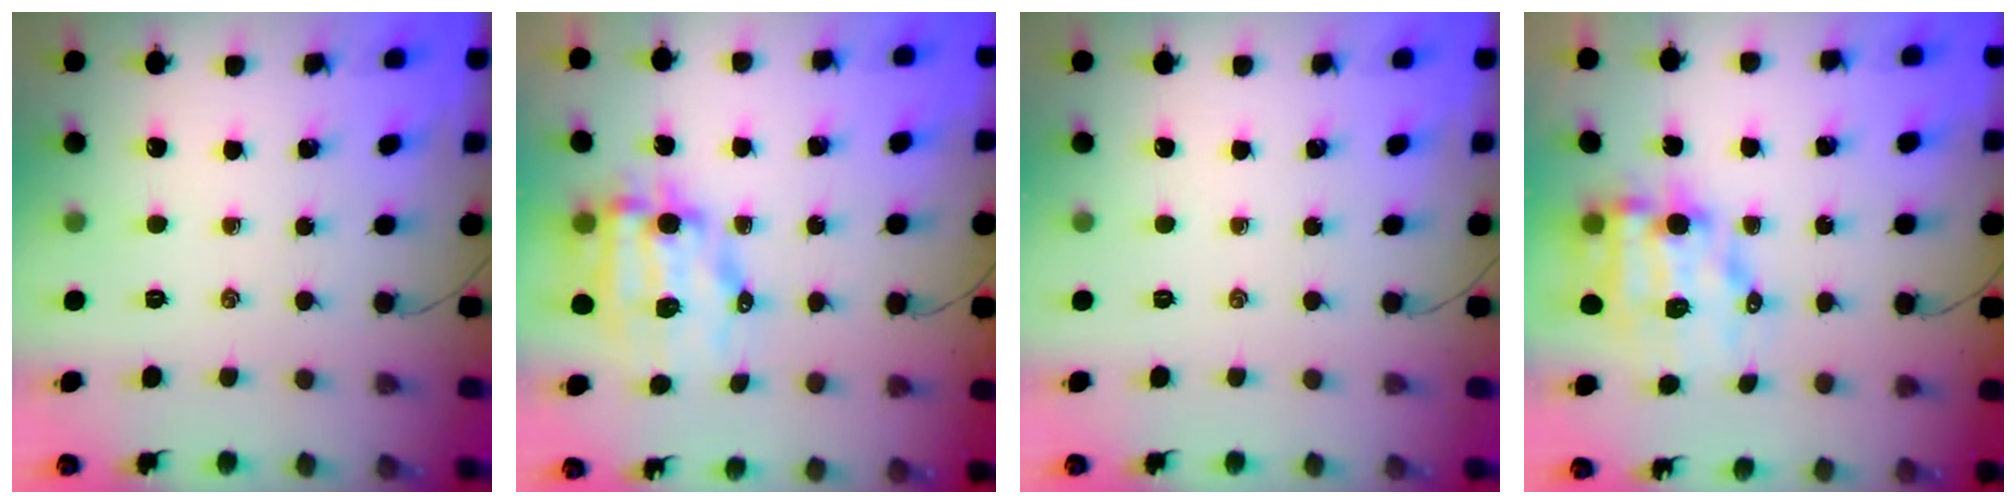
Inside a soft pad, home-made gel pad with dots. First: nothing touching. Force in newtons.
{"total": 10.6, "press": 10.3, "slide": 2.4}
{"total": 0.0}
{"total": 9.5, "press": 9.2, "slide": 2.6}